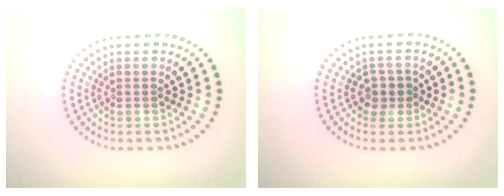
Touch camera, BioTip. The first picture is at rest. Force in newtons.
{"total": 1.8, "press": 1.4, "slide": 1.1}